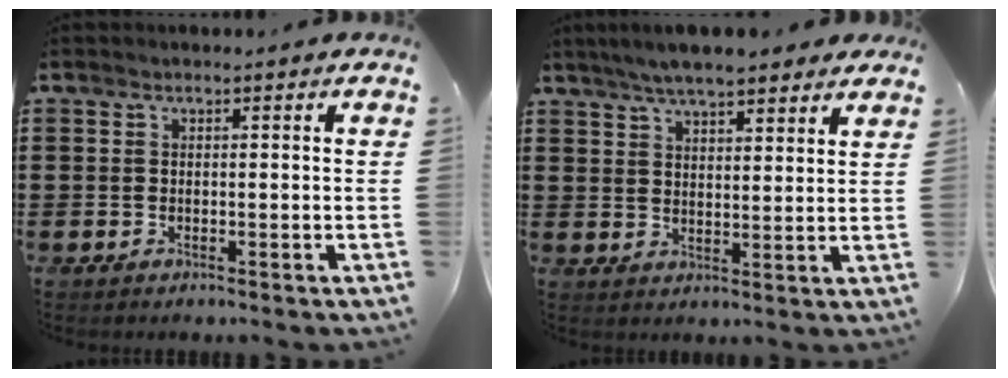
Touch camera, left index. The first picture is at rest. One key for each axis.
{"total": 5.6, "fx": 5.0, "fy": 1.0, "fz": 2.3, "tx": -0.060, "ty": -0.007, "tz": 0.090}